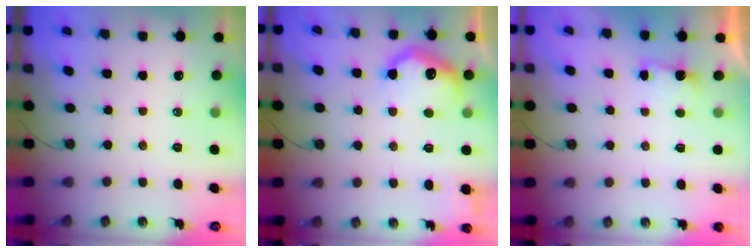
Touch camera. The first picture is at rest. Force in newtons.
{"total": 13.1, "press": 13.0, "slide": 0.9}
{"total": 1.6, "press": 1.4, "slide": 0.8}